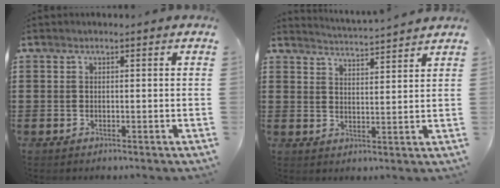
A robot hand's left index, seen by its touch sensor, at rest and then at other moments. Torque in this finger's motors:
{"motor_torque": [2.14, 0.00, -0.07, -0.02]}